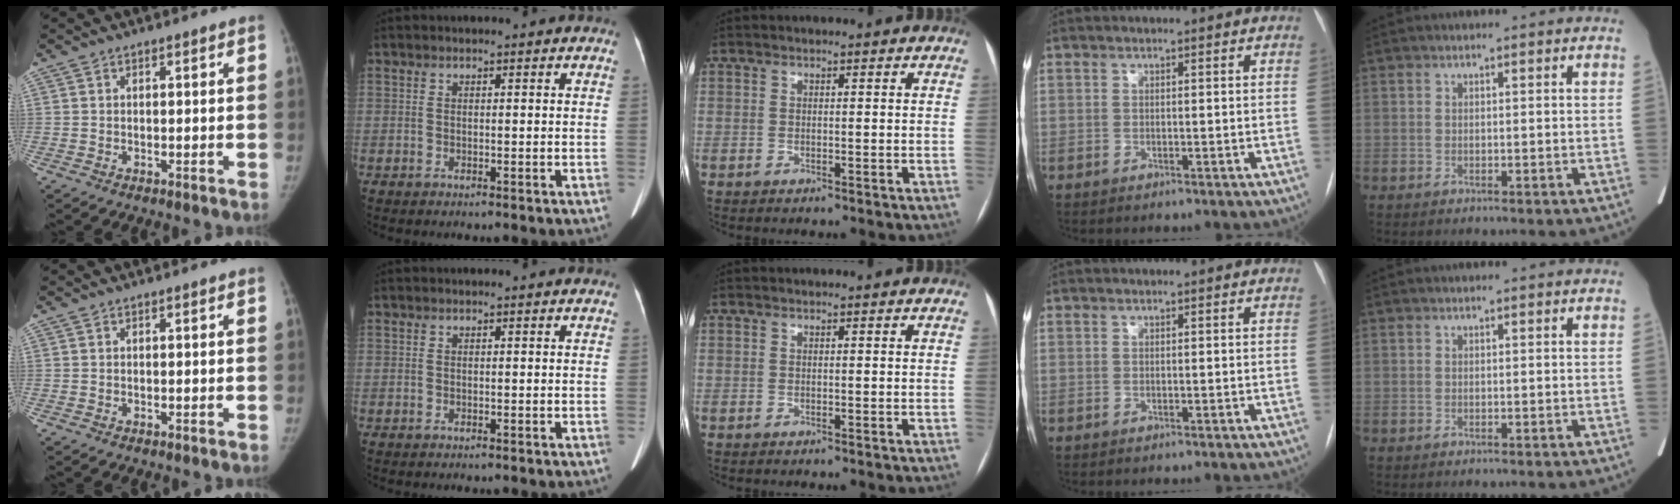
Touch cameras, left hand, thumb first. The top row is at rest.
{}